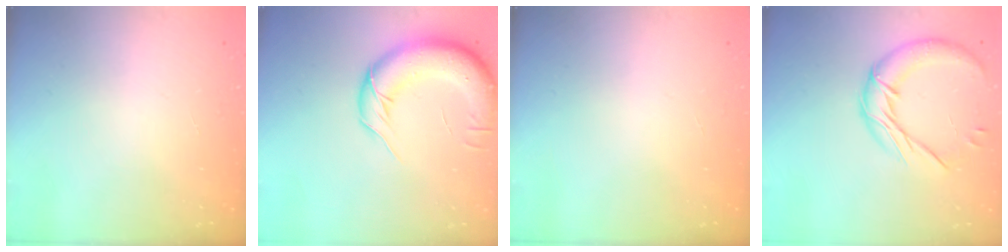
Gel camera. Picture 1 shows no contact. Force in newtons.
{"total": 16.2, "press": 15.8, "slide": 3.3}
{"total": 0.0}
{"total": 14.4, "press": 14.4, "slide": 1.1}